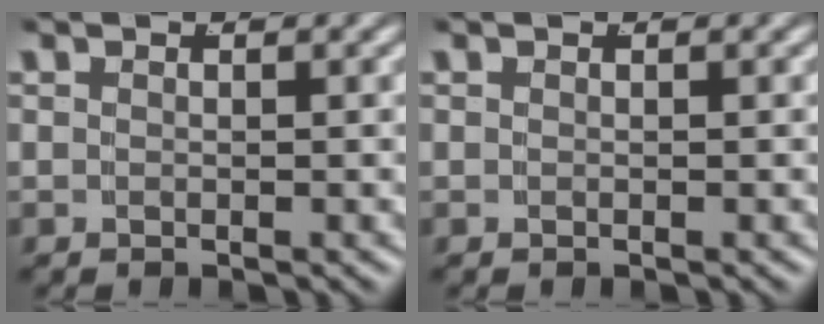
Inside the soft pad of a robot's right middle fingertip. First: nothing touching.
{"total": 0.0}